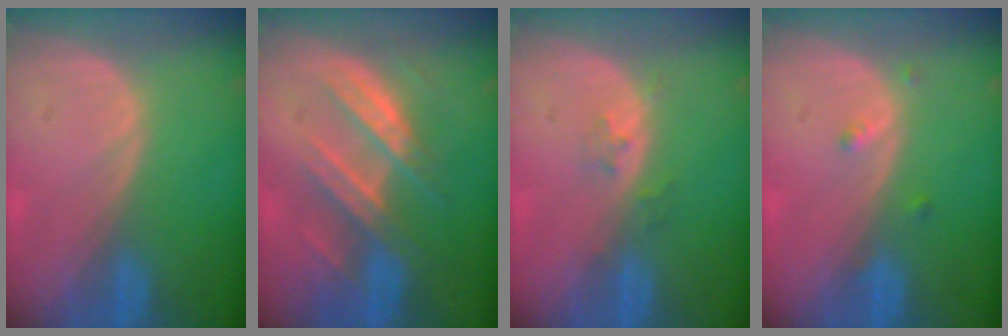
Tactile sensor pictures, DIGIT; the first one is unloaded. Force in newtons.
{"total": 8.3, "press": 7.6, "slide": 3.3}
{"total": 2.1, "press": 1.8, "slide": 1.2}
{"total": 1.6, "press": 1.3, "slide": 0.8}